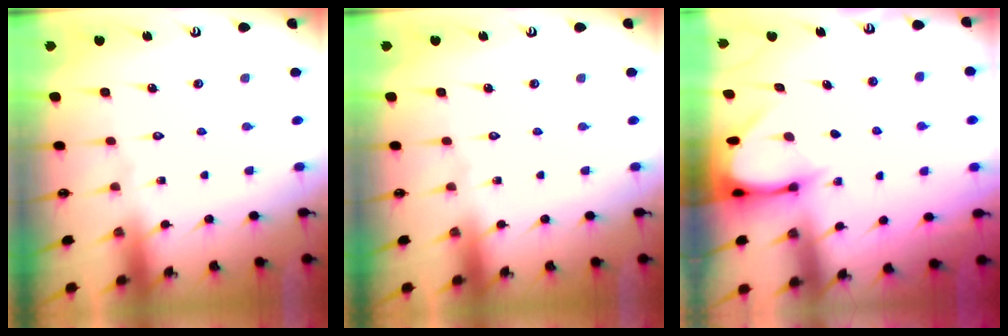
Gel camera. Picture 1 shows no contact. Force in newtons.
{"total": 0.0}
{"total": 3.7, "press": 3.6, "slide": 0.2}